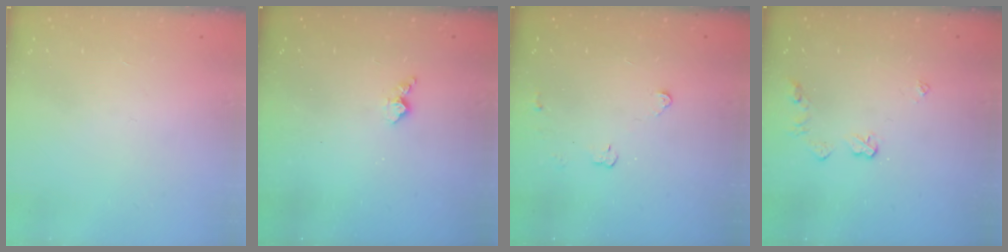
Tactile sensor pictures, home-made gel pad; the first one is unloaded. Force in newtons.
{"total": 3.7, "press": 3.6, "slide": 0.5}
{"total": 2.9, "press": 2.9, "slide": 0.4}
{"total": 5.6, "press": 5.6, "slide": 0.2}